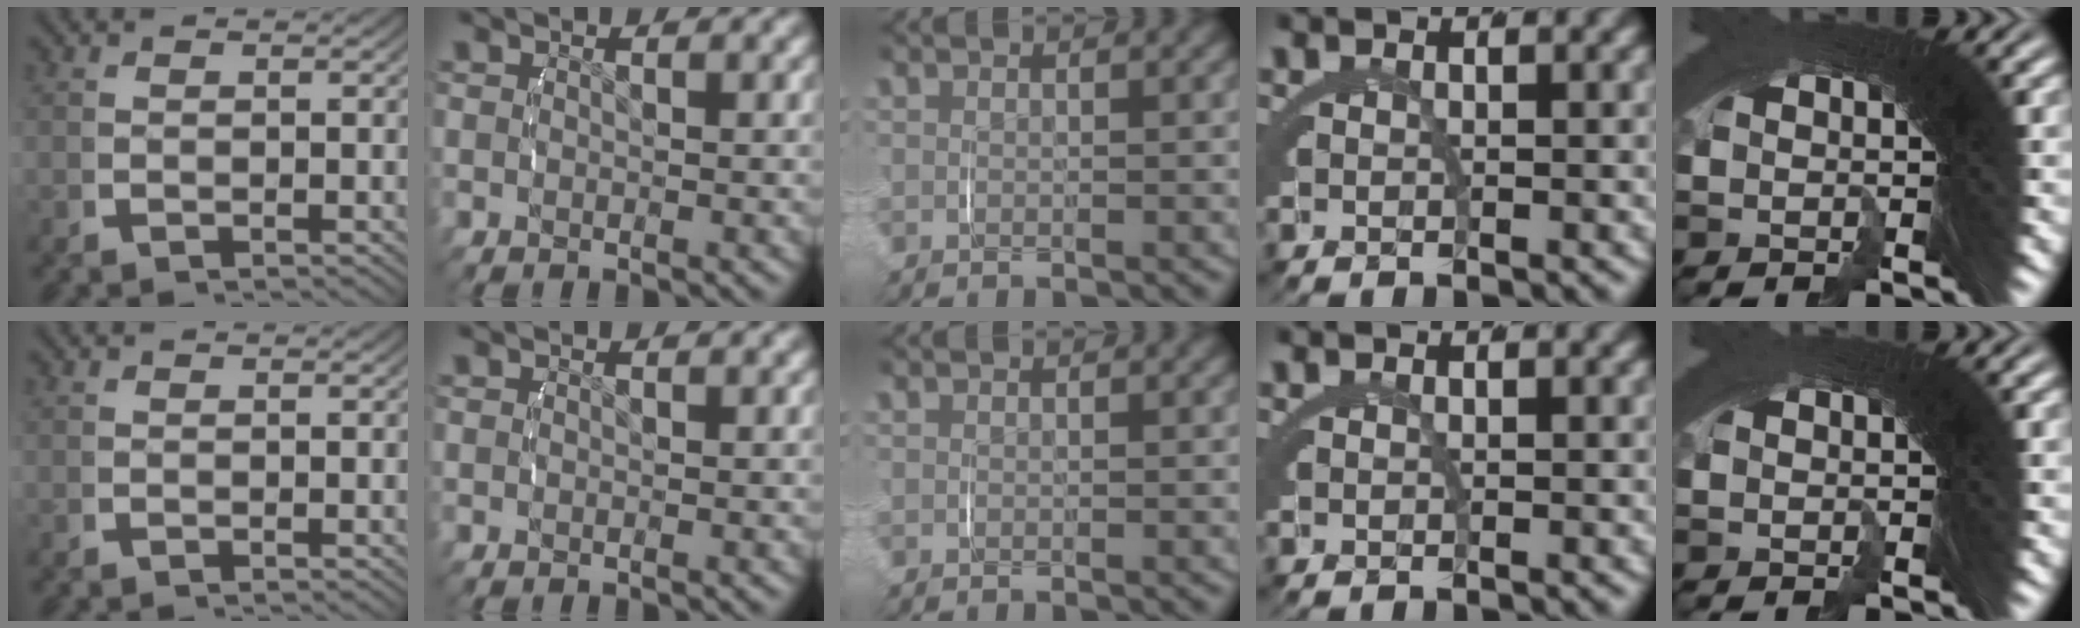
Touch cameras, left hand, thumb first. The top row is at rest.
{}